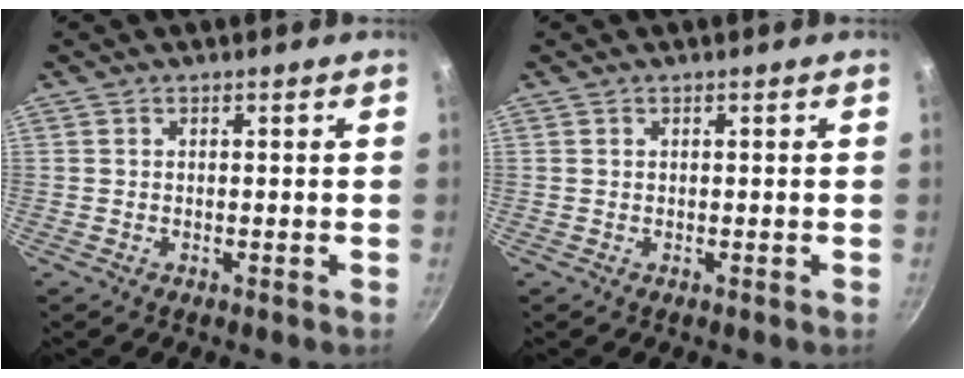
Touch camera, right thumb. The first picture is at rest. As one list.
[{"total": 0.0}]